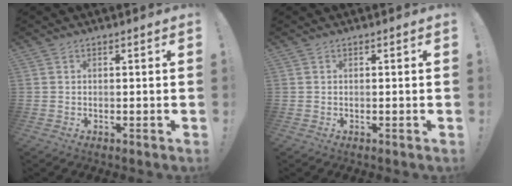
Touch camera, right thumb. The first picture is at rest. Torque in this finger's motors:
{"motor_torque": [-0.01, -0.22, 0.04, -0.39, 0.00]}